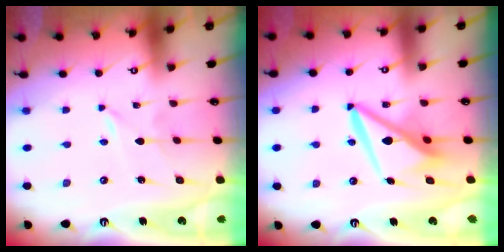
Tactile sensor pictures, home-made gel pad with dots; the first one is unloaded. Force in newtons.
{"total": 10.7, "press": 10.6, "slide": 1.3}